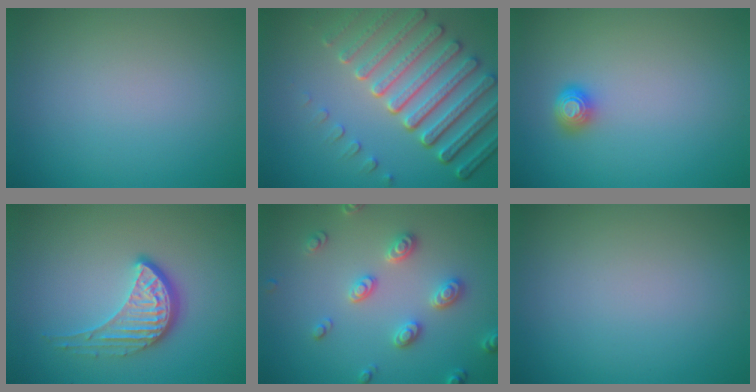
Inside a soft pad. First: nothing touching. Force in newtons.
{"total": 8.0, "press": 5.8, "slide": 5.5}
{"total": 1.6, "press": 1.2, "slide": 1.0}
{"total": 4.0, "press": 2.9, "slide": 2.7}
{"total": 3.1, "press": 3.0, "slide": 0.5}
{"total": 0.0}